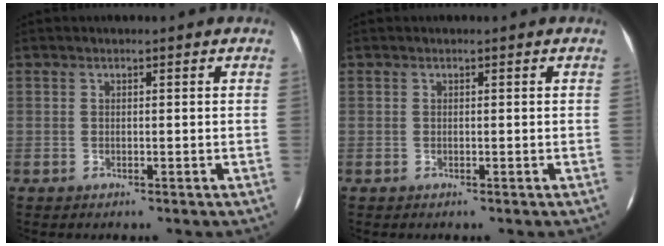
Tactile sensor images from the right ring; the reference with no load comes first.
{"total": 0.0}